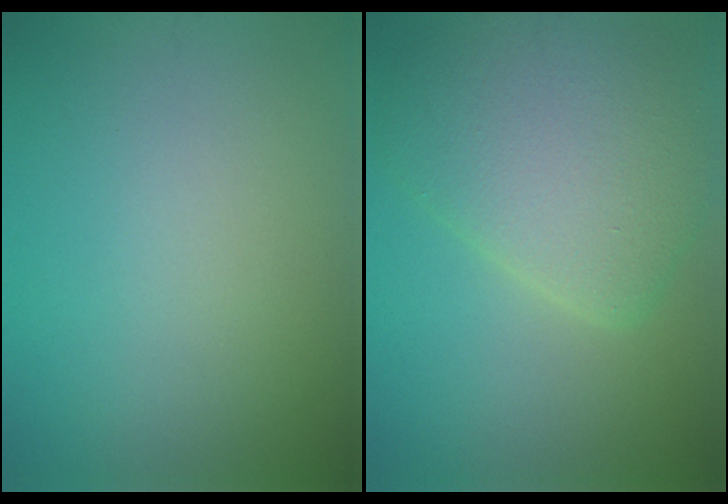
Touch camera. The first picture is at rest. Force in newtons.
{"total": 6.9, "press": 6.9, "slide": 0.5}